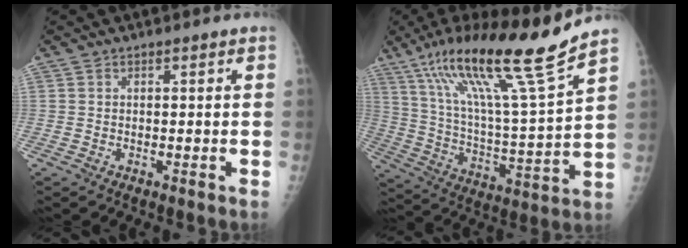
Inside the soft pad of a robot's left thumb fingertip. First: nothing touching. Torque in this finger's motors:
{"motor_torque": [0.49, 0.71, 1.43, -1.35, 0.47]}